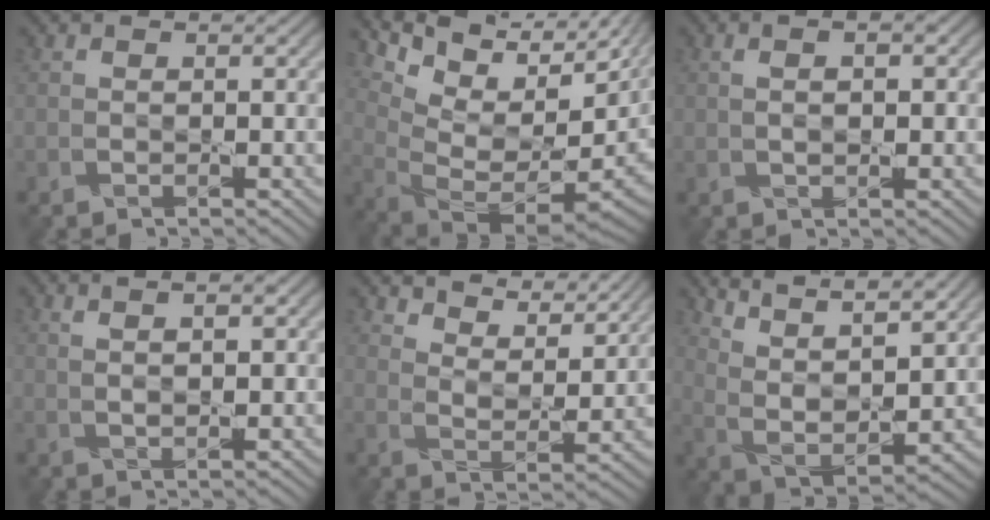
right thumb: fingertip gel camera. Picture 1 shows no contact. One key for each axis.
{"total": 15.3, "fx": 5.2, "fy": 8.4, "fz": 11.7, "tx": -0.196, "ty": 0.009, "tz": 0.135}
{"total": 3.0, "fx": 0.5, "fy": 1.2, "fz": 2.7, "tx": -0.039, "ty": -0.009, "tz": 0.008}
{"total": 4.0, "fx": 1.5, "fy": 1.1, "fz": 3.6, "tx": -0.054, "ty": 0.003, "tz": 0.021}
{"total": 7.7, "fx": 6.6, "fy": 2.4, "fz": 3.2, "tx": -0.064, "ty": -0.016, "tz": 0.117}
{"total": 11.6, "fx": 8.7, "fy": 2.9, "fz": 7.1, "tx": -0.151, "ty": -0.010, "tz": 0.145}